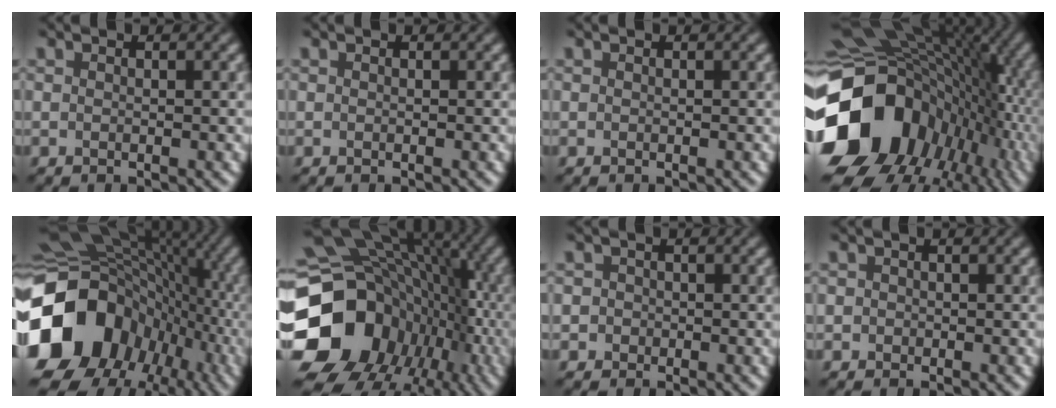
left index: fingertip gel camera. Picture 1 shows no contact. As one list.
[{"total": 0.0}, {"total": 0.0}, {"total": 18.4, "force": [-3.1, 14.7, 10.7], "torque": [-0.236, -0.005, -0.046]}, {"total": 17.8, "force": [-3.5, 15.0, 8.9], "torque": [-0.215, -0.013, -0.053]}, {"total": 19.3, "force": [-4.1, 16.4, 9.4], "torque": [-0.188, 0.000, -0.061]}, {"total": 2.1, "force": [0.1, 2.0, 0.3], "torque": [0.021, 0.018, -0.025]}, {"total": 0.9, "force": [0.1, 0.9, 0.0], "torque": [0.016, 0.003, -0.004]}]